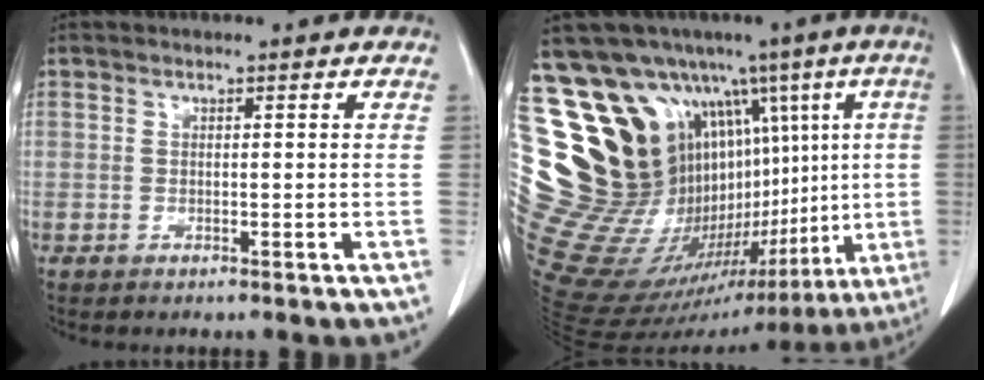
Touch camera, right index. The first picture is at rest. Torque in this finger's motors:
{"motor_torque": [-0.16, 0.70, 0.01, -0.01]}